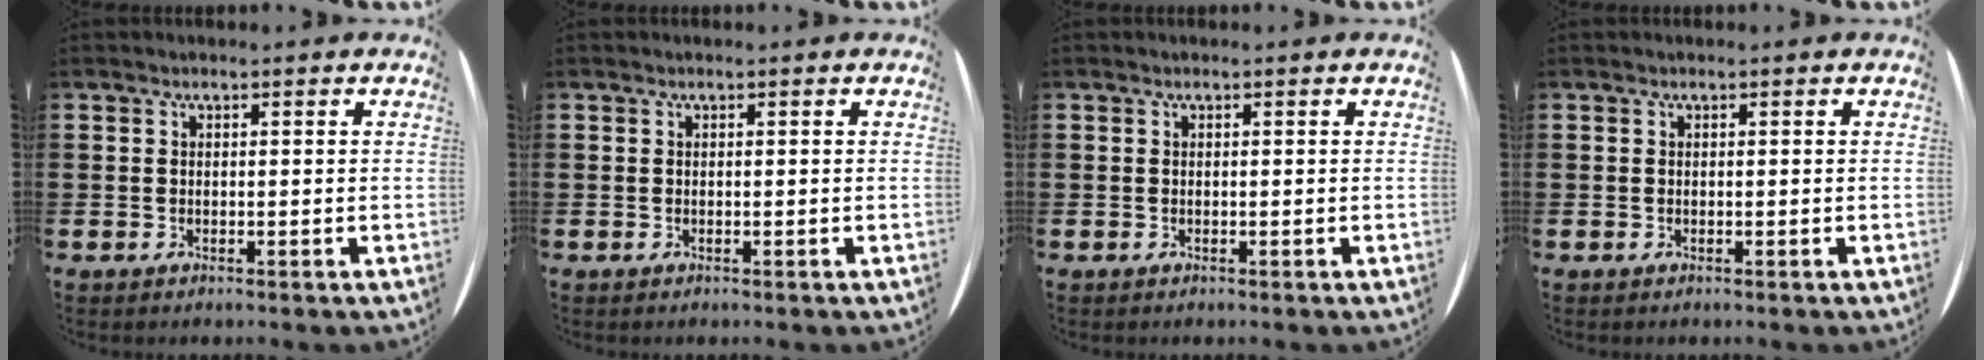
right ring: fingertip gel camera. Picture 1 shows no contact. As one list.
[{"total": 0.0}, {"total": 0.0}, {"total": 0.0}]